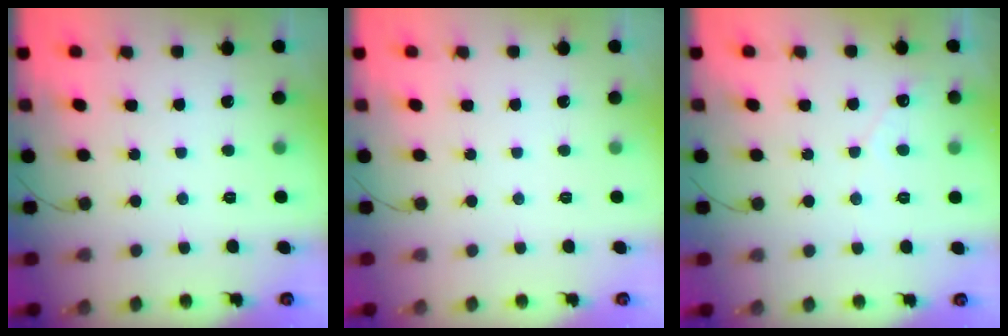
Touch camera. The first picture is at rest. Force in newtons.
{"total": 0.0}
{"total": 2.5, "press": 2.5, "slide": 0.1}